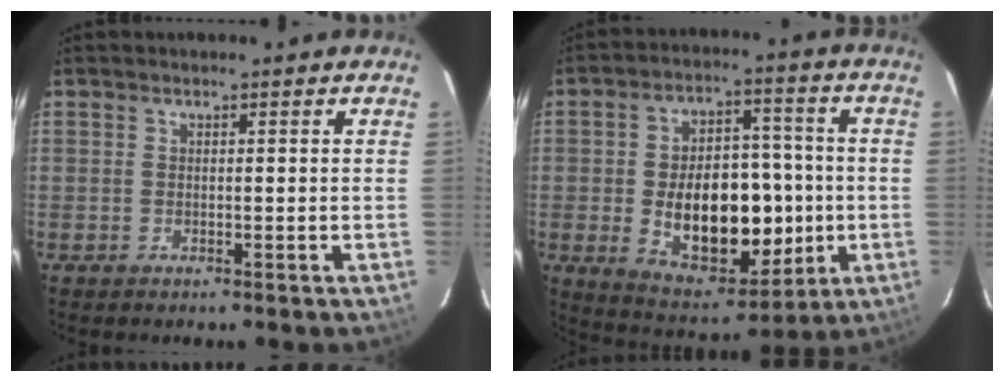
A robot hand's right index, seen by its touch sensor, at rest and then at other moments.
{"total": 18.4, "force": [-2.6, 11.4, 14.2], "torque": [-0.249, 0.012, -0.013]}